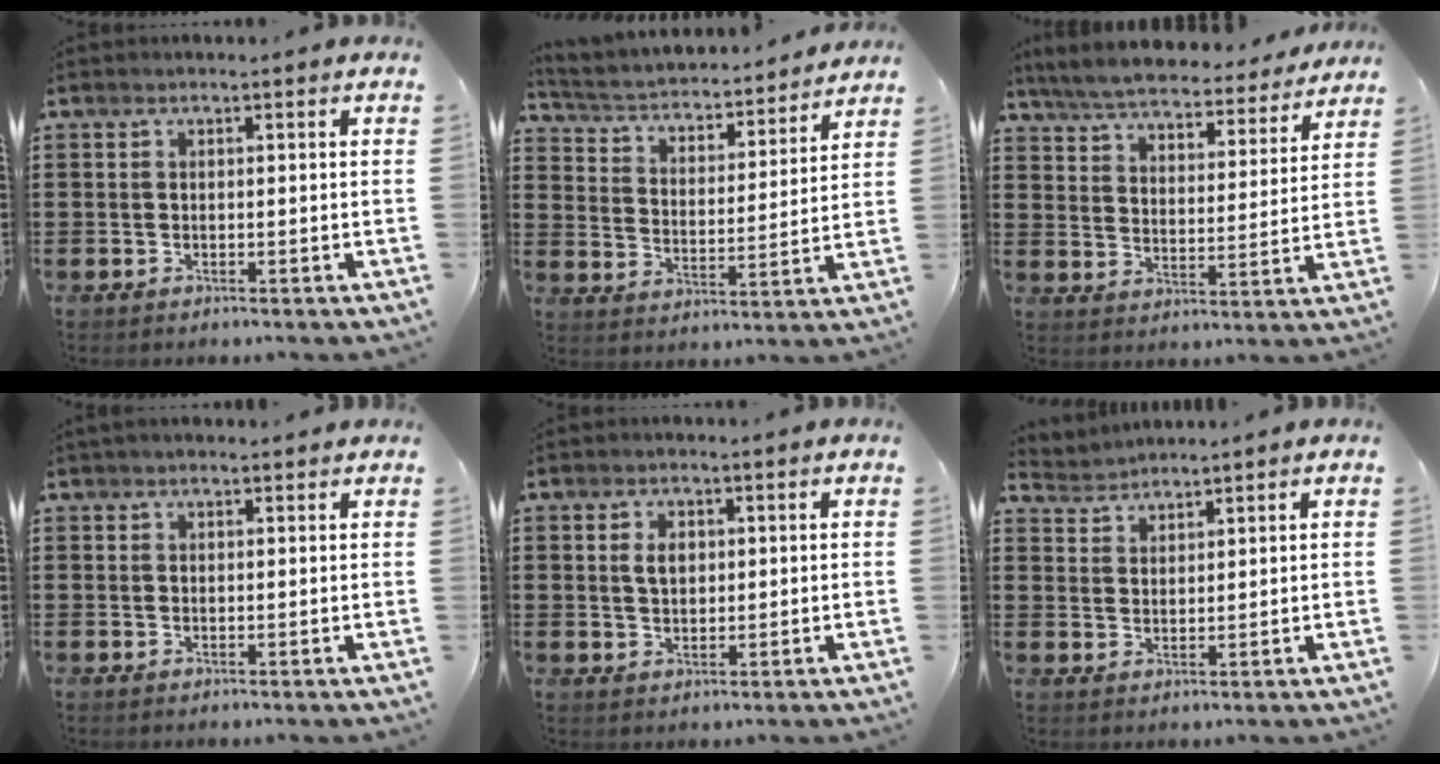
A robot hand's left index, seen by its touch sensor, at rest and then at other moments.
{"total": 2.8, "force": [2.6, 0.7, 0.5], "torque": [-0.030, -0.028, 0.033]}
{"total": 6.1, "force": [5.9, 0.4, 1.3], "torque": [-0.056, -0.041, 0.102]}
{"total": 1.1, "force": [0.9, 0.4, 0.4], "torque": [-0.009, 0.003, 0.018]}
{"total": 3.2, "force": [0.9, 2.0, 2.3], "torque": [-0.043, 0.007, 0.013]}
{"total": 2.5, "force": [2.4, 0.4, -0.6], "torque": [0.001, -0.003, 0.044]}